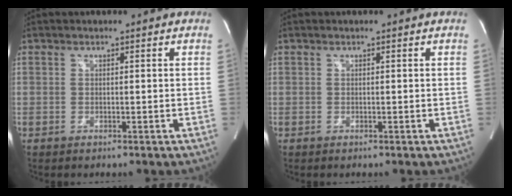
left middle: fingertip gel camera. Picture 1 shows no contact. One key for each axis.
{"total": 0.0}